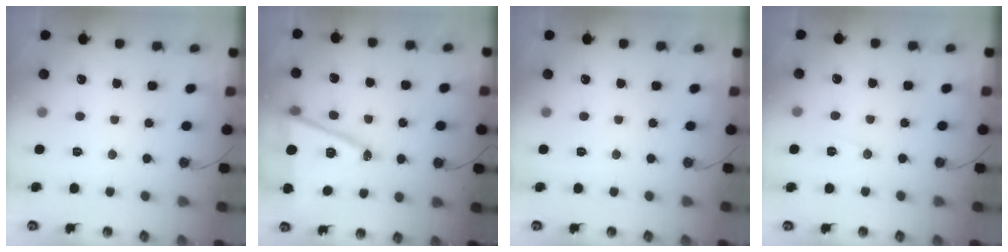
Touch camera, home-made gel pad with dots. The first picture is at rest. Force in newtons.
{"total": 15.5, "press": 15.0, "slide": 4.1}
{"total": 0.0}
{"total": 5.2, "press": 4.5, "slide": 2.7}